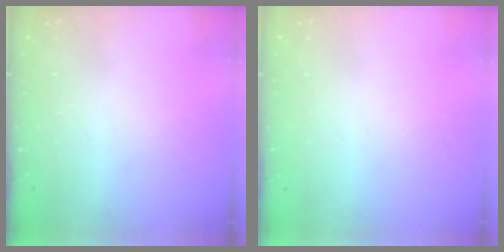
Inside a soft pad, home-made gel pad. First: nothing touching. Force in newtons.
{"total": 0.0}